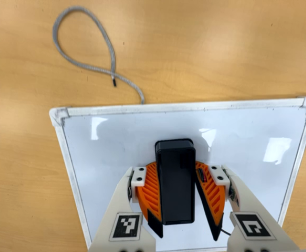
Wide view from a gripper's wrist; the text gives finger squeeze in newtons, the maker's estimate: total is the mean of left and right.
{"total": 12.9, "left": 14.9, "right": 10.8}